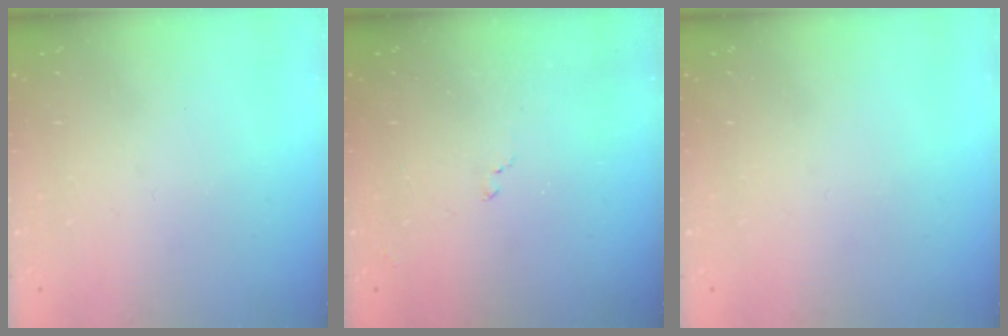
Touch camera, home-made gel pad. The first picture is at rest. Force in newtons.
{"total": 7.1, "press": 7.1, "slide": 0.8}
{"total": 0.0}